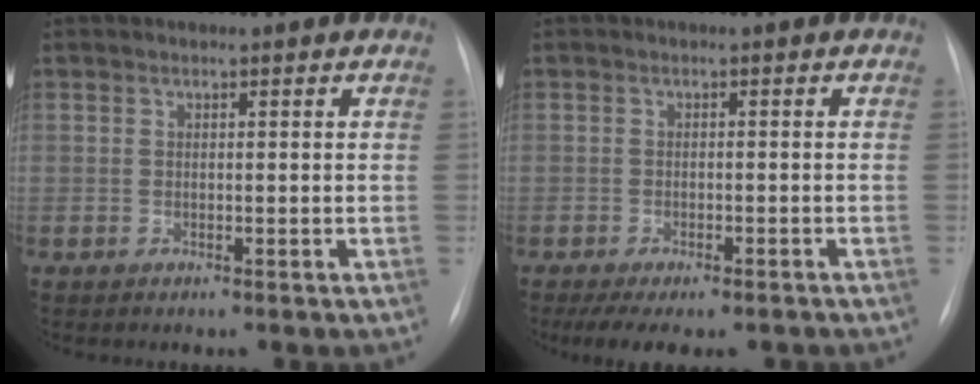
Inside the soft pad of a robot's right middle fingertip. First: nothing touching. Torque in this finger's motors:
{"motor_torque": [1.06, -1.07, 0.44, 0.06]}